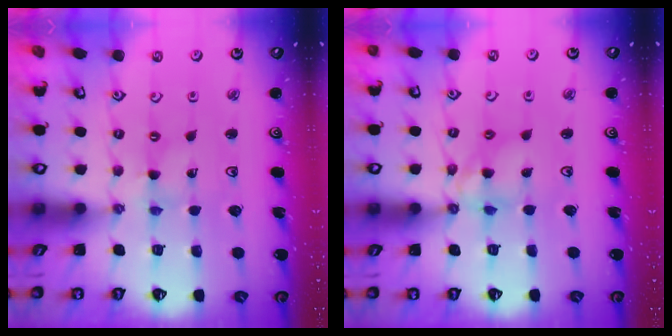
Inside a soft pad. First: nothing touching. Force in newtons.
{"total": 8.2, "press": 8.2, "slide": 0.6}